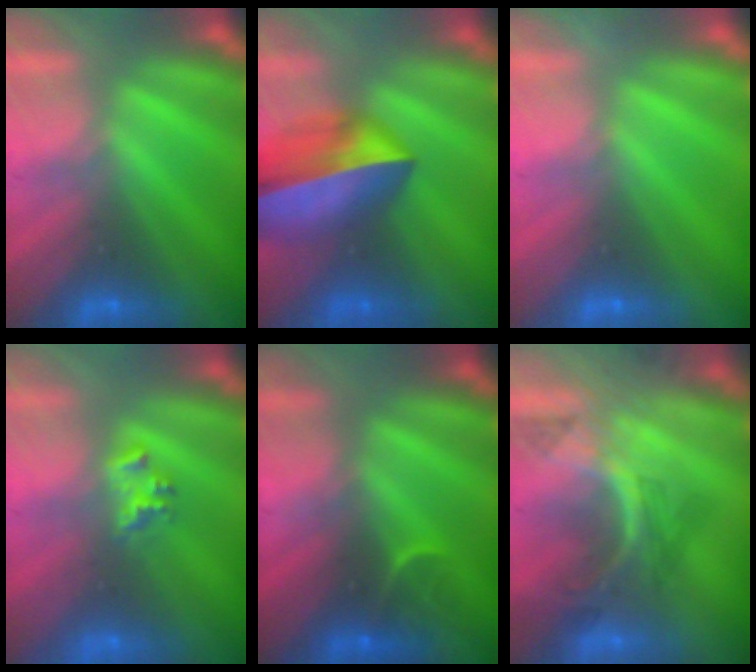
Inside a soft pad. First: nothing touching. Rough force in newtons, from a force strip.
{"total": 6.0}
{"total": 2.9}
{"total": 2.1}
{"total": 2.8}
{"total": 3.2}